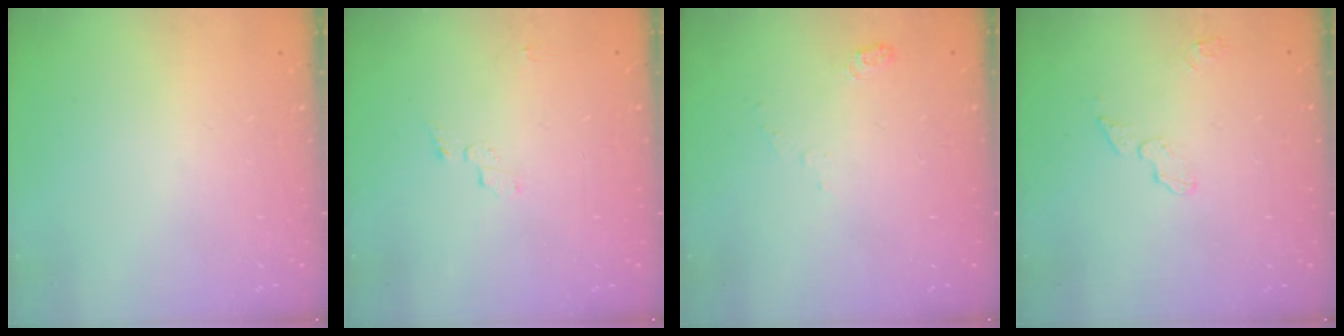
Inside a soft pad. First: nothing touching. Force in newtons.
{"total": 3.5, "press": 3.4, "slide": 0.4}
{"total": 4.4, "press": 4.3, "slide": 1.0}
{"total": 4.5, "press": 4.5, "slide": 0.2}